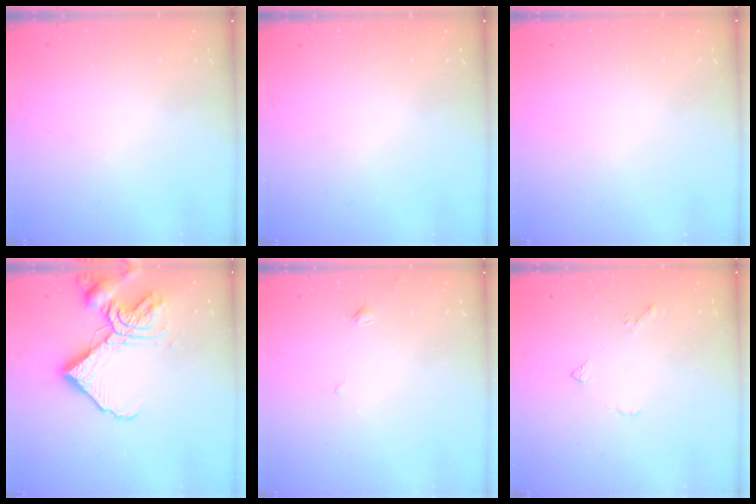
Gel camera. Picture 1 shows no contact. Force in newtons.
{"total": 0.0}
{"total": 1.9, "press": 1.9, "slide": 0.1}
{"total": 14.2, "press": 14.2, "slide": 1.6}
{"total": 1.7, "press": 1.6, "slide": 0.5}
{"total": 3.9, "press": 3.9, "slide": 0.7}